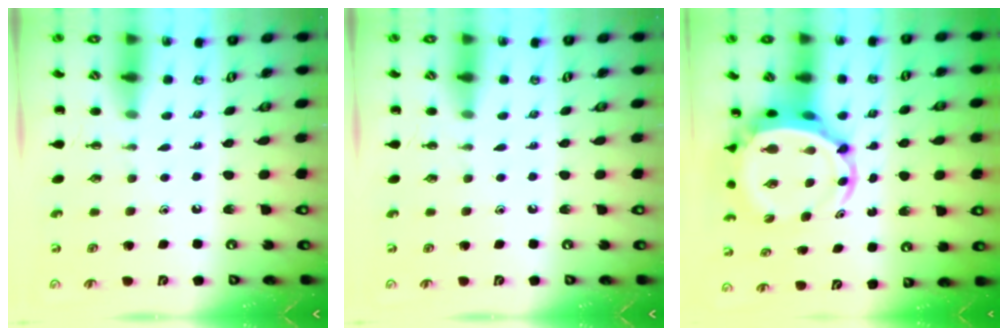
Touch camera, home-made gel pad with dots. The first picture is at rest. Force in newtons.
{"total": 0.0}
{"total": 7.2, "press": 6.9, "slide": 2.1}